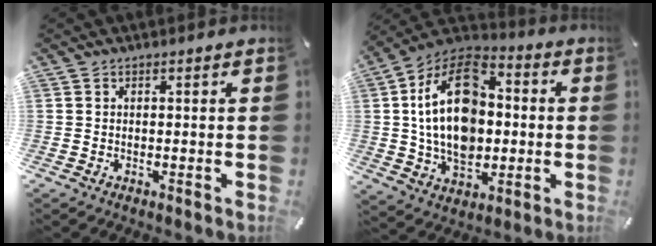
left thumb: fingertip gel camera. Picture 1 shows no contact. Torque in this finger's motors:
{"motor_torque": [1.04, 1.26, 2.77, 0.00, 0.33]}